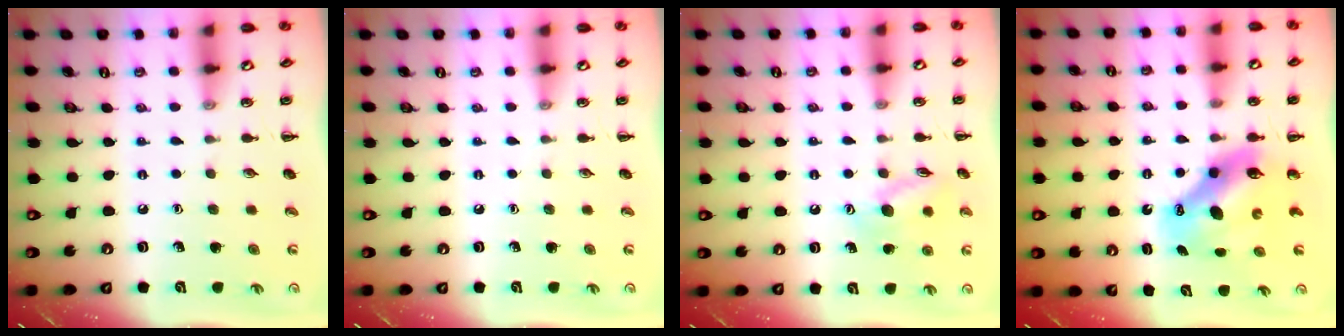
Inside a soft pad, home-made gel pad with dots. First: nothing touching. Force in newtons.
{"total": 0.0}
{"total": 11.2, "press": 11.1, "slide": 0.9}
{"total": 9.6, "press": 9.1, "slide": 3.0}